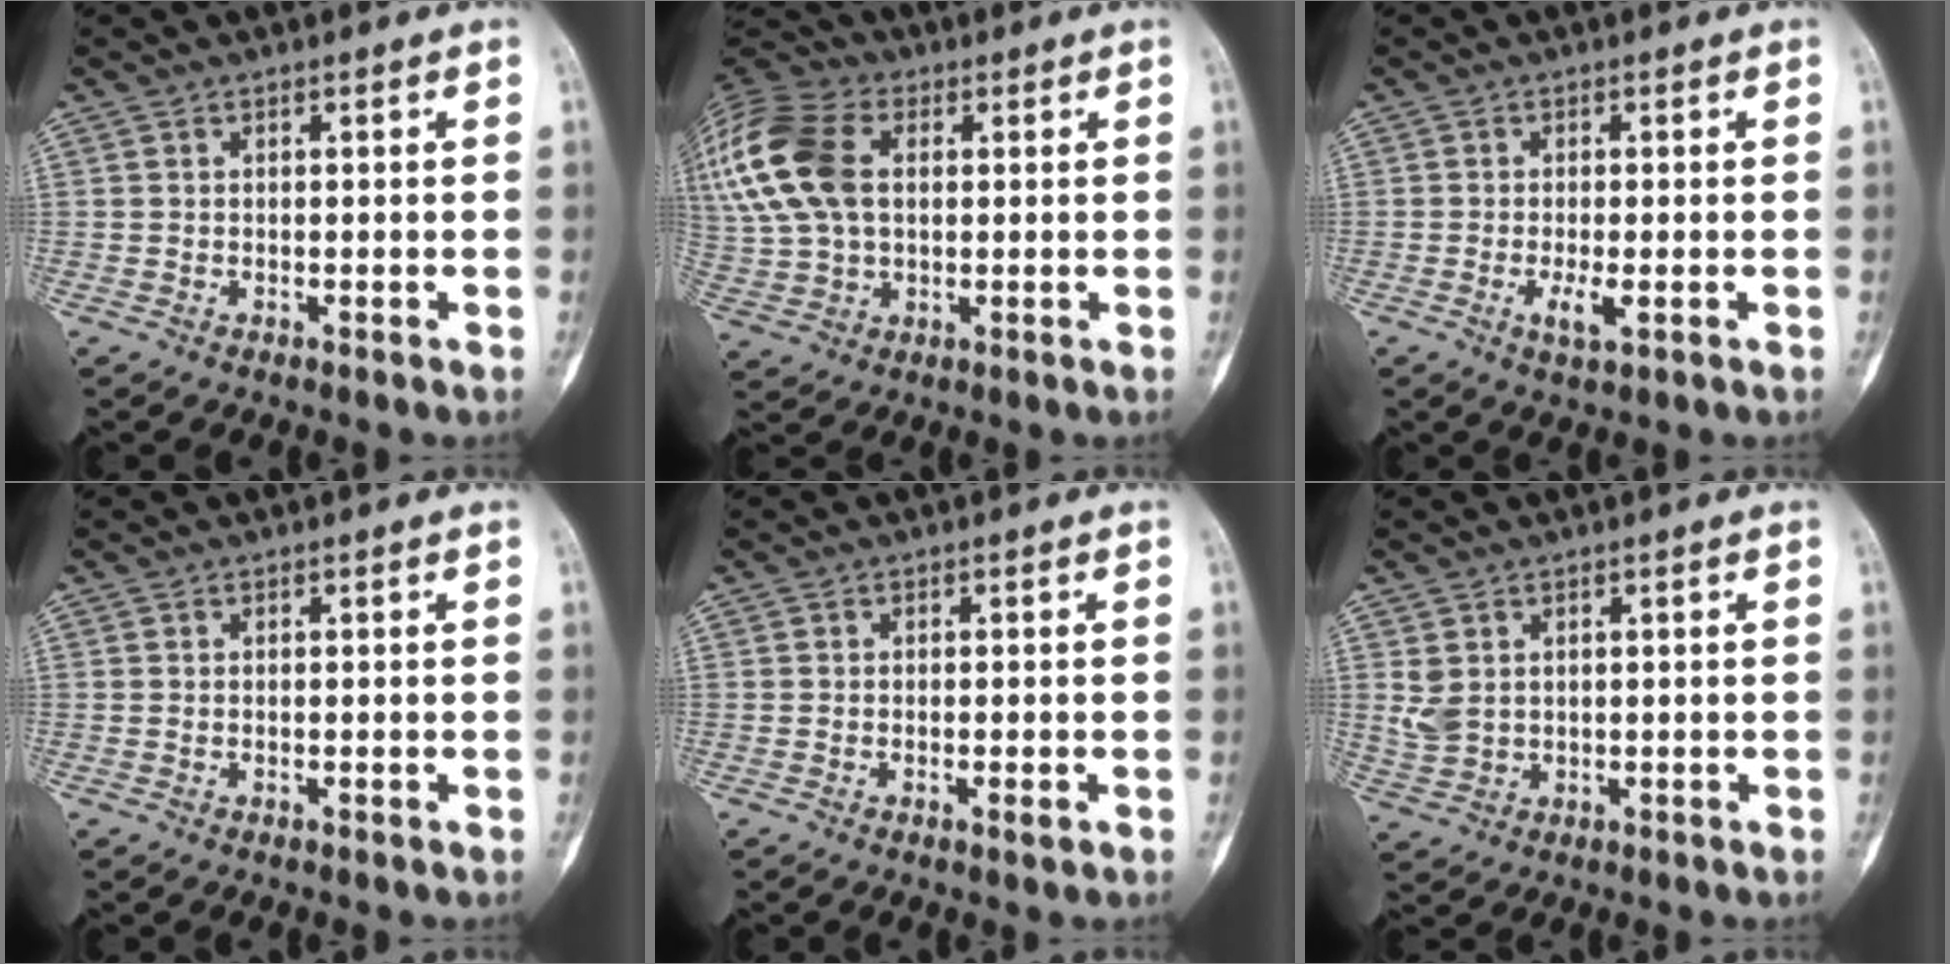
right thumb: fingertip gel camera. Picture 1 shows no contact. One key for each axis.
{"total": 23.9, "fx": 5.6, "fy": 16.3, "fz": 16.6, "tx": -0.407, "ty": 0.041, "tz": 0.109}
{"total": 3.2, "fx": -0.9, "fy": 0.9, "fz": 2.9, "tx": -0.057, "ty": -0.005, "tz": -0.017}
{"total": 0.0}
{"total": 1.5, "fx": -0.6, "fy": 0.4, "fz": 1.3, "tx": -0.019, "ty": 0.001, "tz": -0.007}
{"total": 3.9, "fx": 1.1, "fy": 3.0, "fz": 2.2, "tx": -0.040, "ty": -0.003, "tz": 0.034}